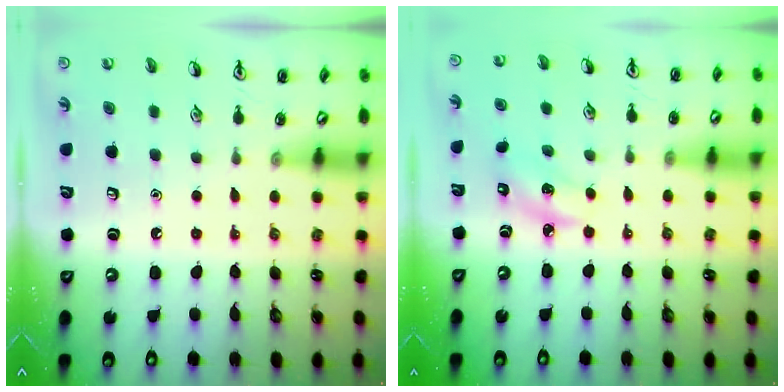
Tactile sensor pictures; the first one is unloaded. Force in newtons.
{"total": 3.0, "press": 3.0, "slide": 0.5}